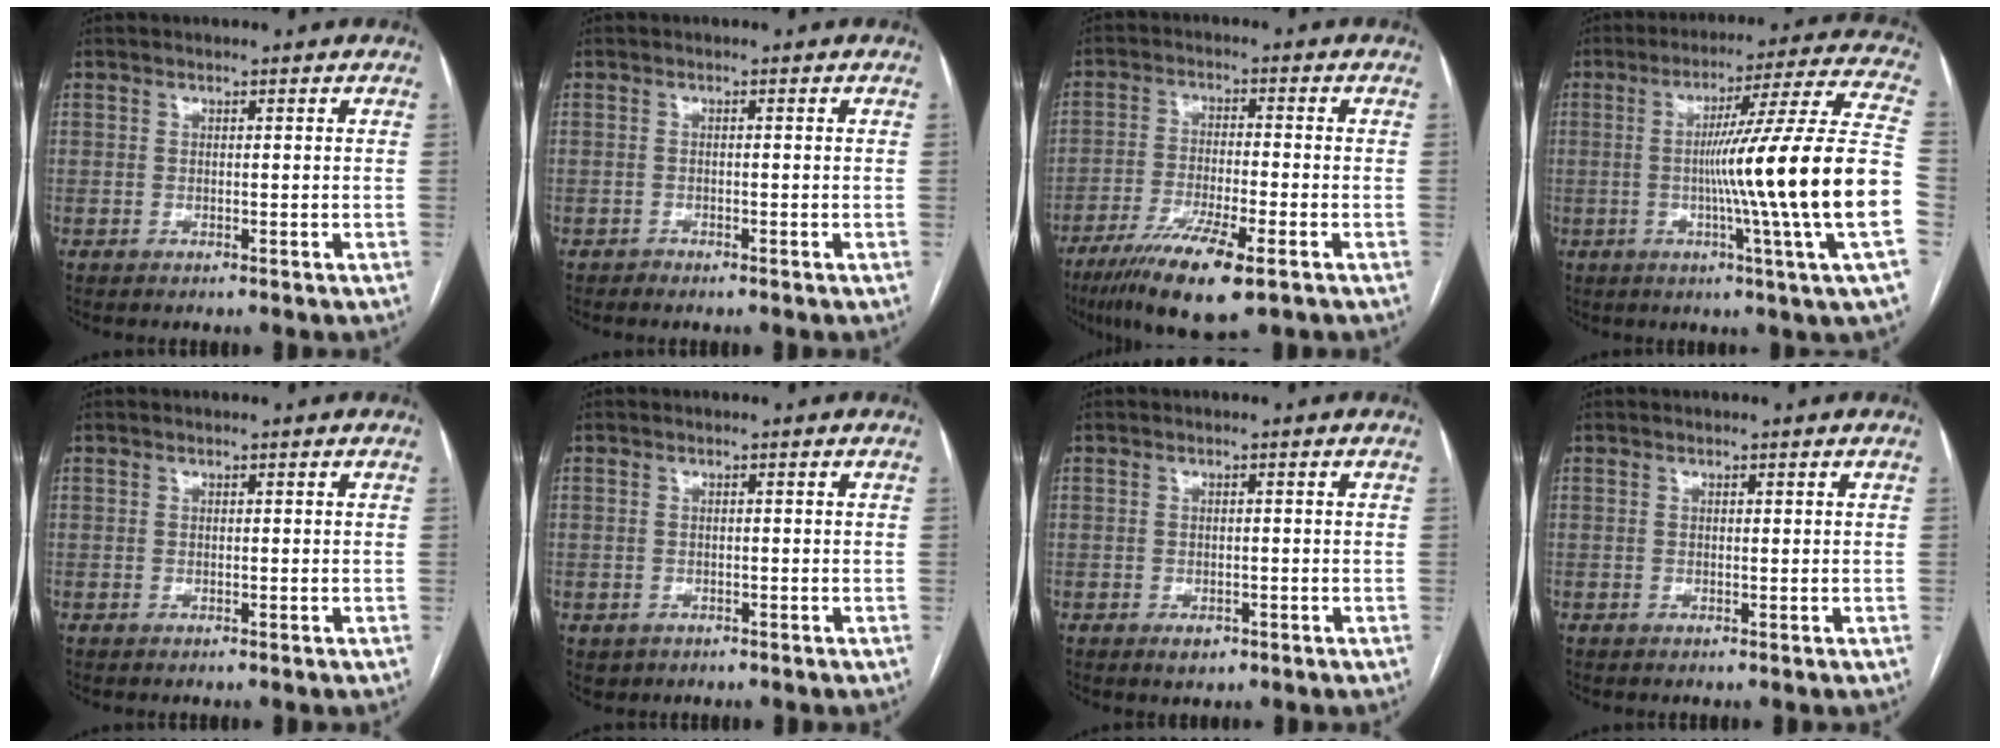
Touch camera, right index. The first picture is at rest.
{"total": 0.6, "force": [-0.5, 0.1, 0.1], "torque": [-0.008, -0.001, -0.011]}
{"total": 11.6, "force": [-6.9, 1.3, 9.3], "torque": [-0.164, -0.029, -0.114]}
{"total": 22.1, "force": [-3.4, -3.1, 21.6], "torque": [-0.274, -0.001, -0.070]}
{"total": 0.0}
{"total": 2.0, "force": [-0.8, 1.8, 0.2], "torque": [0.000, 0.005, -0.005]}
{"total": 1.8, "force": [-1.0, 1.1, 1.0], "torque": [-0.010, 0.002, -0.007]}
{"total": 0.0}